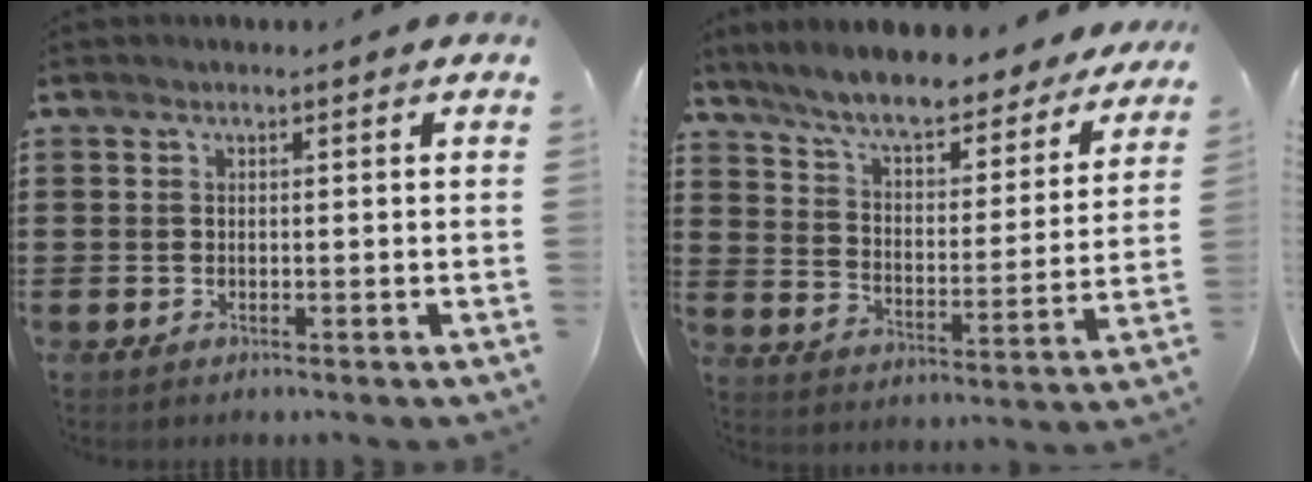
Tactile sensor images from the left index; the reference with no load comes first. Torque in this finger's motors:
{"motor_torque": [1.53, -0.61, 0.47, 0.21]}